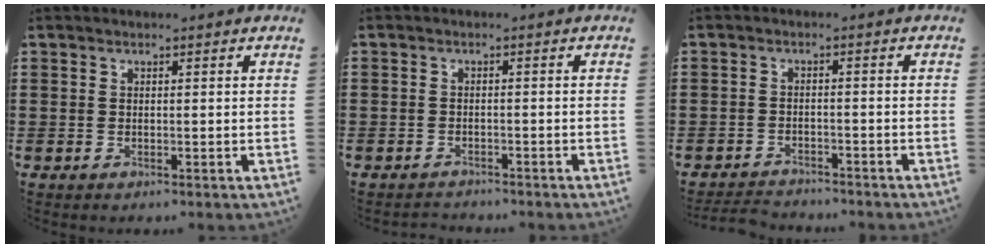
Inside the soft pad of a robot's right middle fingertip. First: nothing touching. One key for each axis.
{"total": 1.5, "fx": -1.4, "fy": 0.5, "fz": -0.3, "tx": 0.001, "ty": 0.003, "tz": -0.032}
{"total": 2.9, "fx": -2.9, "fy": 0.5, "fz": -0.1, "tx": -0.005, "ty": -0.001, "tz": -0.063}